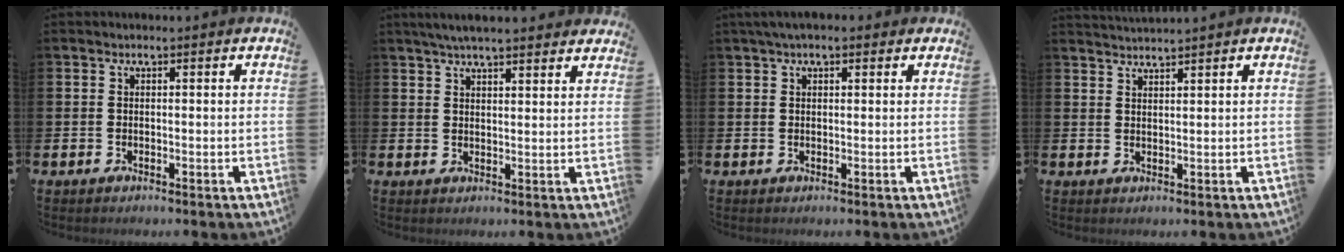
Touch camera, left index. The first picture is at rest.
{"total": 4.4, "force": [4.2, 0.4, 1.5], "torque": [-0.034, -0.011, 0.076]}
{"total": 2.1, "force": [1.4, 0.9, 1.2], "torque": [-0.022, 0.009, 0.024]}
{"total": 2.0, "force": [2.0, -0.3, -0.1], "torque": [-0.001, -0.009, 0.037]}